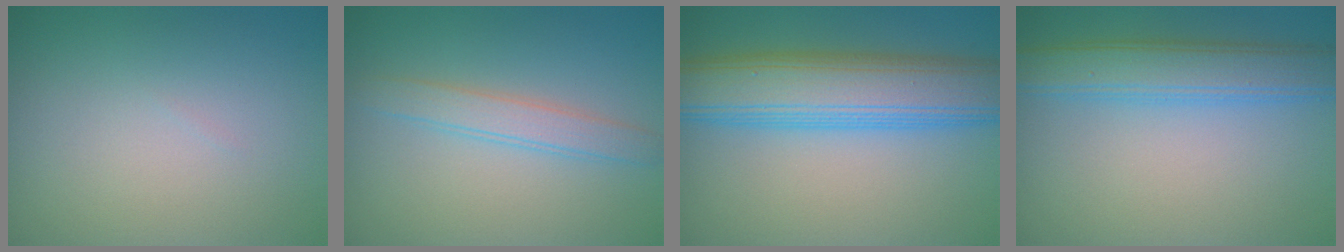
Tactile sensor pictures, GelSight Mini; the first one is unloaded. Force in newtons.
{"total": 2.5, "press": 2.5, "slide": 0.0}
{"total": 9.6, "press": 9.6, "slide": 0.1}
{"total": 5.2, "press": 5.2, "slide": 0.1}